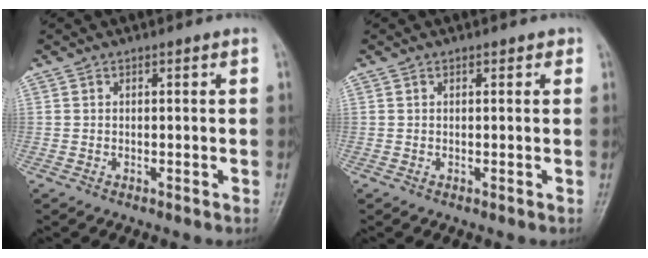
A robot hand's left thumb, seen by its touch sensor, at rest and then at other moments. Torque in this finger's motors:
{"motor_torque": [0.06, 0.02, -0.13, -0.01, -0.03]}